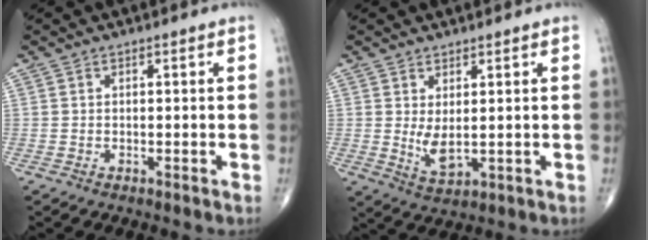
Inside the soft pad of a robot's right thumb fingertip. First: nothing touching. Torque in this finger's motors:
{"motor_torque": [-0.18, 0.32, 0.44, 0.06, 0.04]}